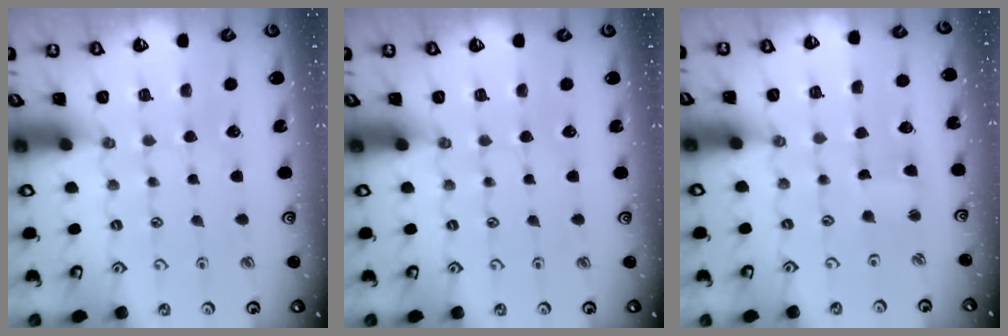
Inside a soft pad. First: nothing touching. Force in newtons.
{"total": 0.0}
{"total": 2.3, "press": 2.3, "slide": 0.4}